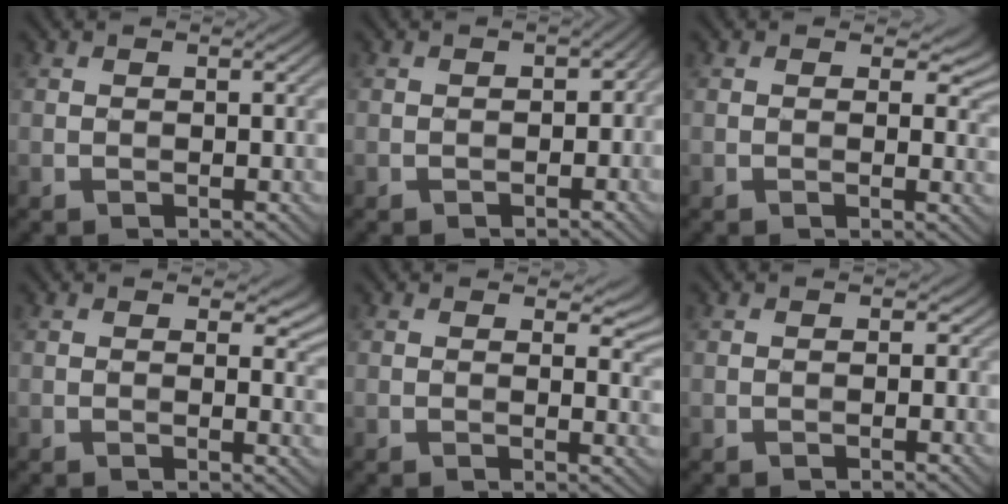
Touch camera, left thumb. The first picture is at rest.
{"total": 1.3, "force": [-0.6, 1.0, 0.6], "torque": [-0.008, 0.002, -0.013]}
{"total": 4.2, "force": [2.0, 2.6, 2.6], "torque": [-0.036, -0.005, 0.023]}
{"total": 4.5, "force": [2.3, 2.5, 2.9], "torque": [-0.040, -0.005, 0.032]}
{"total": 4.6, "force": [2.5, 2.5, 2.9], "torque": [-0.037, -0.005, 0.035]}
{"total": 0.6, "force": [-0.3, 0.5, 0.1], "torque": [-0.006, -0.001, -0.009]}